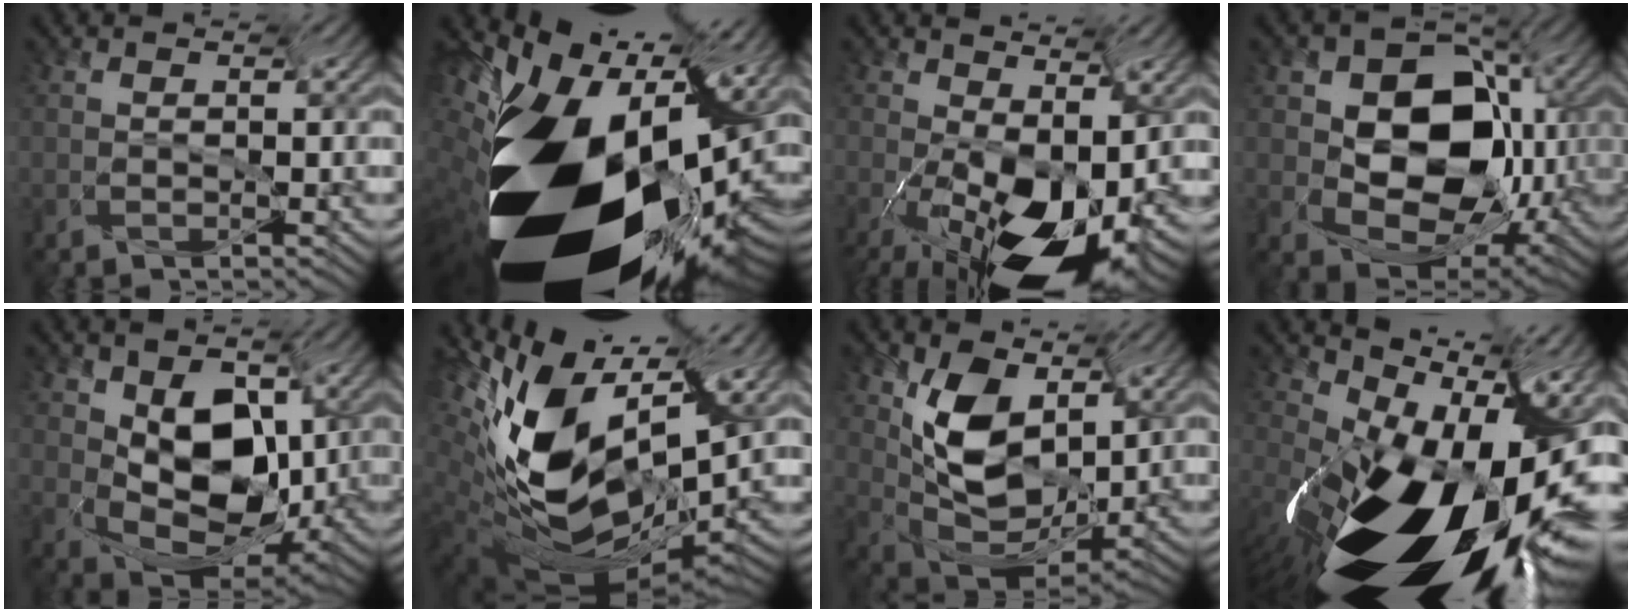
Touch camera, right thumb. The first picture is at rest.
{"total": 19.0, "force": [-9.5, 9.1, 13.6], "torque": [-0.228, -0.044, -0.148]}
{"total": 13.1, "force": [-6.0, 6.7, 9.5], "torque": [-0.163, -0.001, -0.083]}
{"total": 12.7, "force": [-3.4, 9.5, 7.7], "torque": [-0.133, -0.015, -0.037]}
{"total": 10.8, "force": [-2.6, 7.0, 7.8], "torque": [-0.136, -0.004, -0.022]}
{"total": 15.2, "force": [-1.2, 9.4, 11.9], "torque": [-0.254, -0.023, 0.012]}
{"total": 9.6, "force": [-0.5, 6.9, 6.7], "torque": [-0.137, 0.002, 0.015]}
{"total": 17.8, "force": [-9.8, 7.5, 12.9], "torque": [-0.207, -0.050, -0.143]}